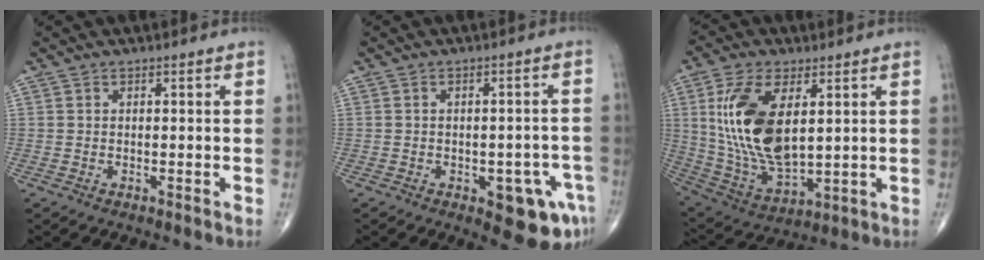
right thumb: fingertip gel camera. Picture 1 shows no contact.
{"total": 9.5, "force": [-4.3, 4.0, 7.5], "torque": [-0.061, 0.019, -0.046]}
{"total": 18.1, "force": [4.0, 9.0, 15.2], "torque": [-0.297, -0.020, 0.087]}